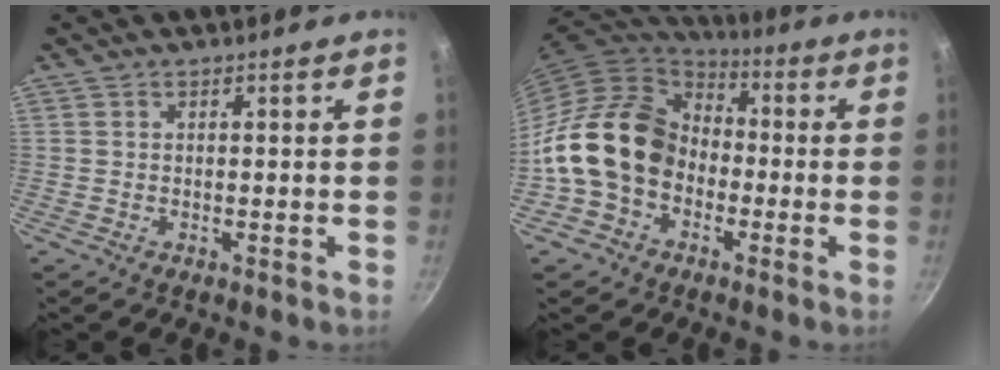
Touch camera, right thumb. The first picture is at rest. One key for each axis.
{"total": 16.4, "fx": -3.2, "fy": 13.0, "fz": 9.6, "tx": -0.136, "ty": 0.050, "tz": -0.072}